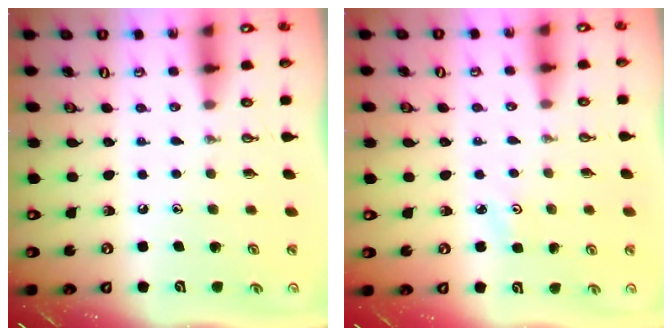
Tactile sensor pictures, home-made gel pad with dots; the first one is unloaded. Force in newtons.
{"total": 2.2, "press": 2.1, "slide": 0.3}